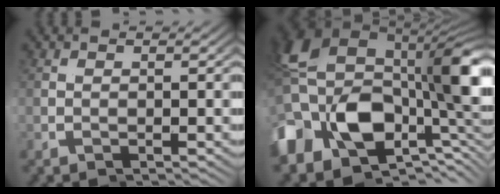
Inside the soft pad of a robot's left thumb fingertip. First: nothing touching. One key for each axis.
{"total": 22.5, "fx": -1.0, "fy": 13.8, "fz": 17.8, "tx": -0.352, "ty": -0.040, "tz": 0.008}